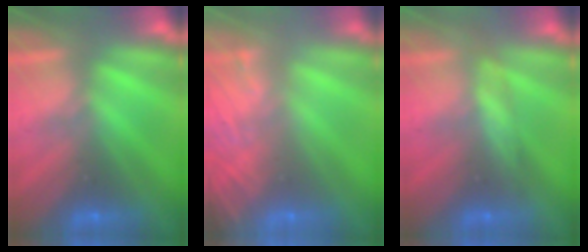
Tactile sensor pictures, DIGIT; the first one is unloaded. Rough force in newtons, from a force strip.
{"total": 8.0}
{"total": 2.4}